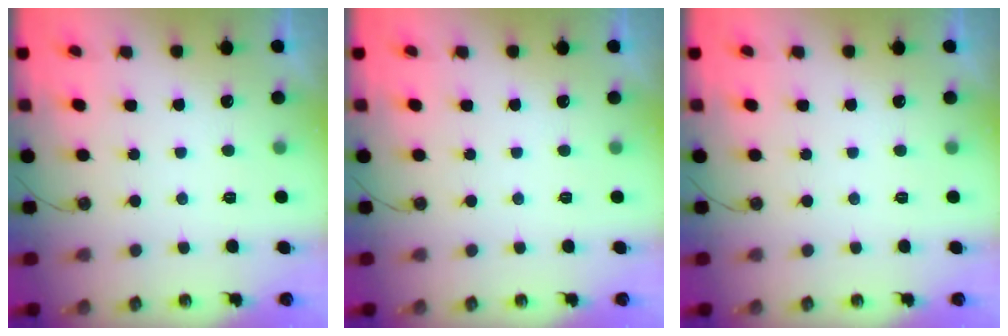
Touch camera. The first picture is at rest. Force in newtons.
{"total": 0.0}
{"total": 0.0}